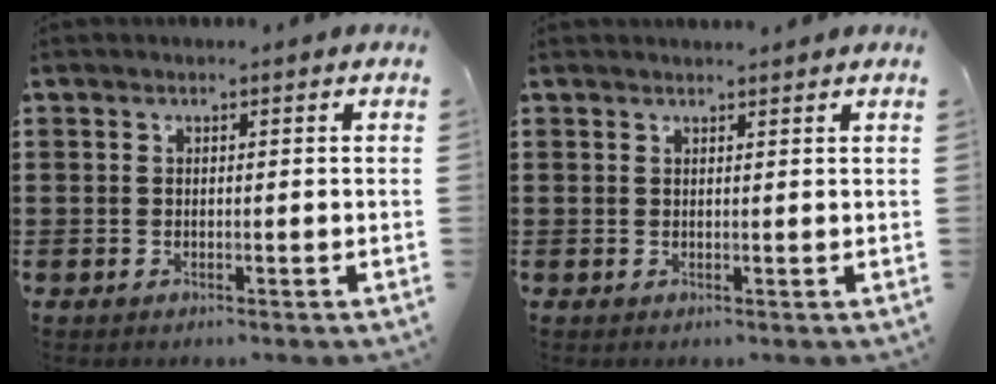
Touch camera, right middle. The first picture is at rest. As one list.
[{"total": 1.0, "force": [1.0, -0.2, 0.1], "torque": [-0.003, -0.002, 0.019]}]